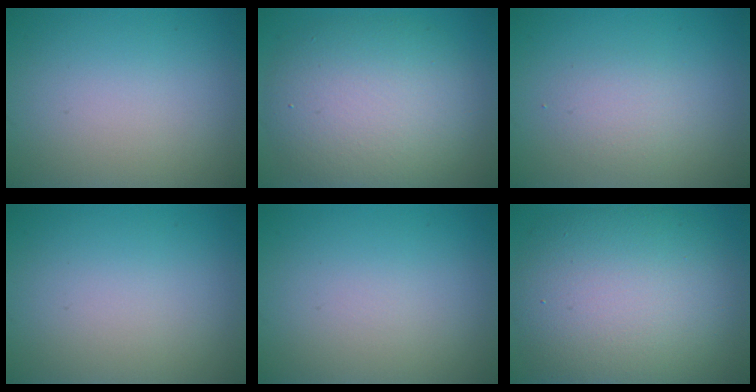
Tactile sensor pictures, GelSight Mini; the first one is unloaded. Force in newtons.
{"total": 8.3, "press": 8.3, "slide": 0.3}
{"total": 1.9, "press": 1.9, "slide": 0.1}
{"total": 0.0}
{"total": 0.0}
{"total": 11.8, "press": 11.8, "slide": 0.6}